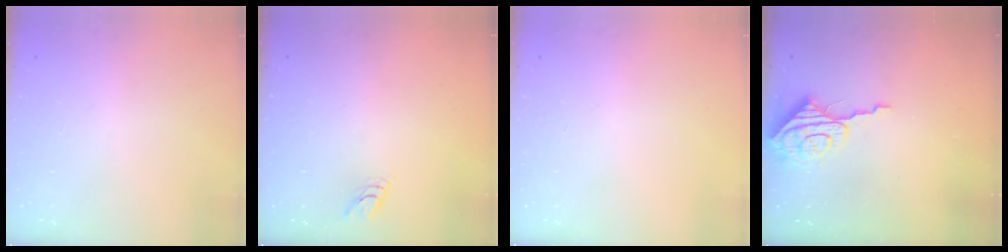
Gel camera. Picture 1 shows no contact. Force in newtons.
{"total": 3.1, "press": 3.1, "slide": 0.2}
{"total": 0.0}
{"total": 8.9, "press": 8.9, "slide": 0.2}